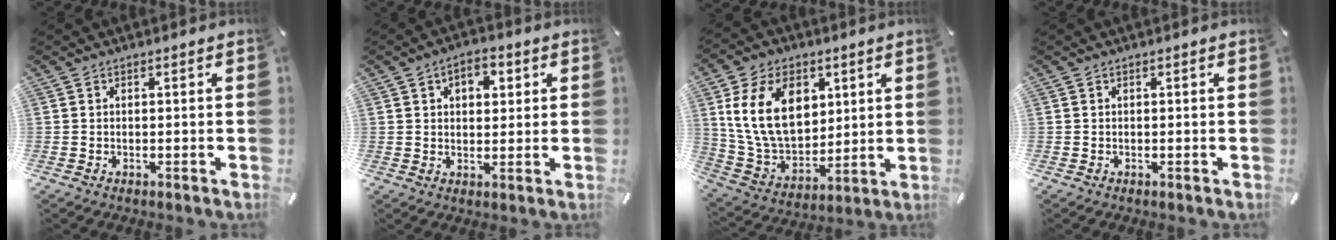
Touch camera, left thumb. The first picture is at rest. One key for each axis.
{"total": 5.0, "fx": 1.7, "fy": 3.7, "fz": 2.9, "tx": -0.031, "ty": -0.001, "tz": 0.021}
{"total": 17.9, "fx": 5.6, "fy": 12.8, "fz": 11.2, "tx": -0.231, "ty": -0.009, "tz": 0.102}
{"total": 0.0}